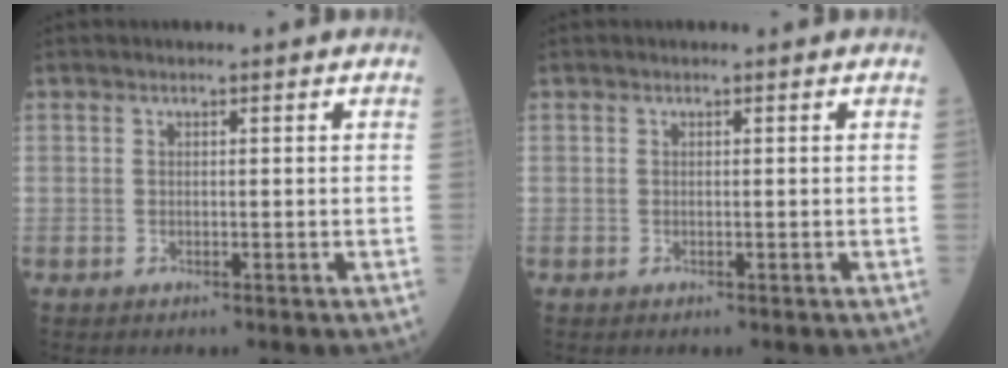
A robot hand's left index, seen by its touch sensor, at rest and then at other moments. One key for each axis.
{"total": 0.0}